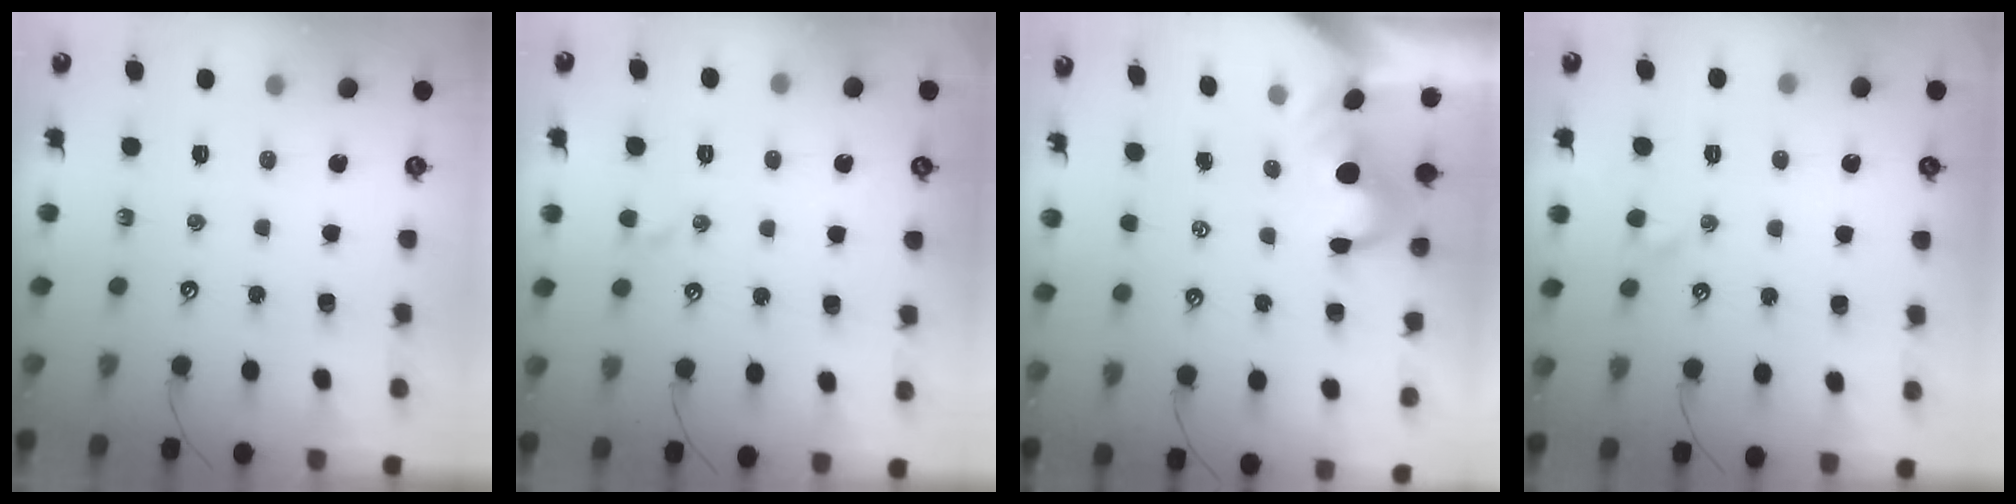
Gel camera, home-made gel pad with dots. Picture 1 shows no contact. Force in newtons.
{"total": 0.9, "press": 0.8, "slide": 0.4}
{"total": 3.0, "press": 2.8, "slide": 1.1}
{"total": 1.6, "press": 1.5, "slide": 0.4}